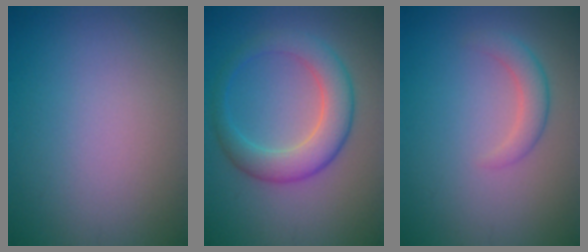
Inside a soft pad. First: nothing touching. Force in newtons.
{"total": 5.2, "press": 5.2, "slide": 0.2}
{"total": 2.3, "press": 2.2, "slide": 0.2}